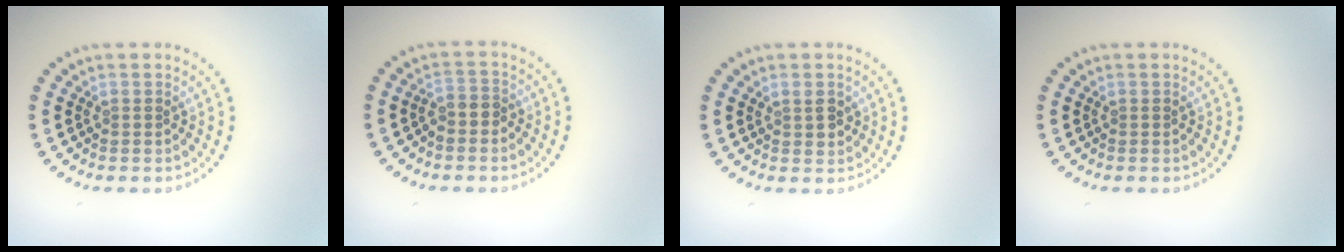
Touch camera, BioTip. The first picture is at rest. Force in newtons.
{"total": 1.2, "press": 0.9, "slide": 0.8}
{"total": 1.6, "press": 1.5, "slide": 0.5}
{"total": 0.0}